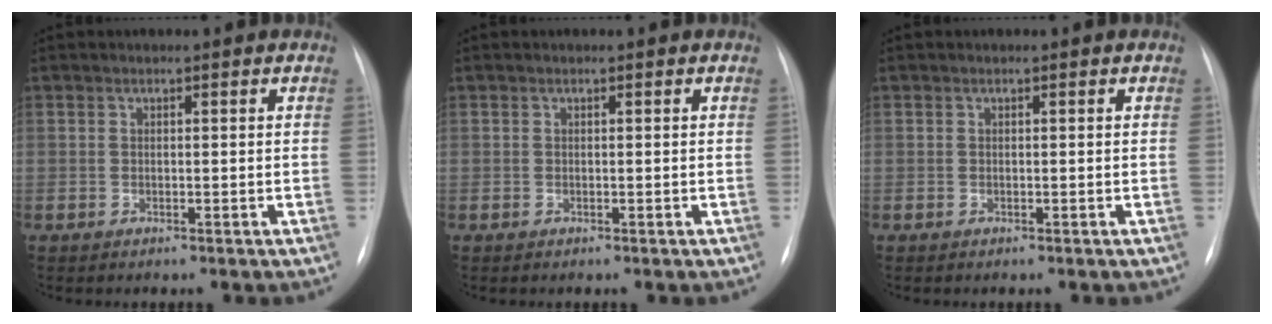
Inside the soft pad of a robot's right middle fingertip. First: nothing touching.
{"total": 0.0}
{"total": 0.0}